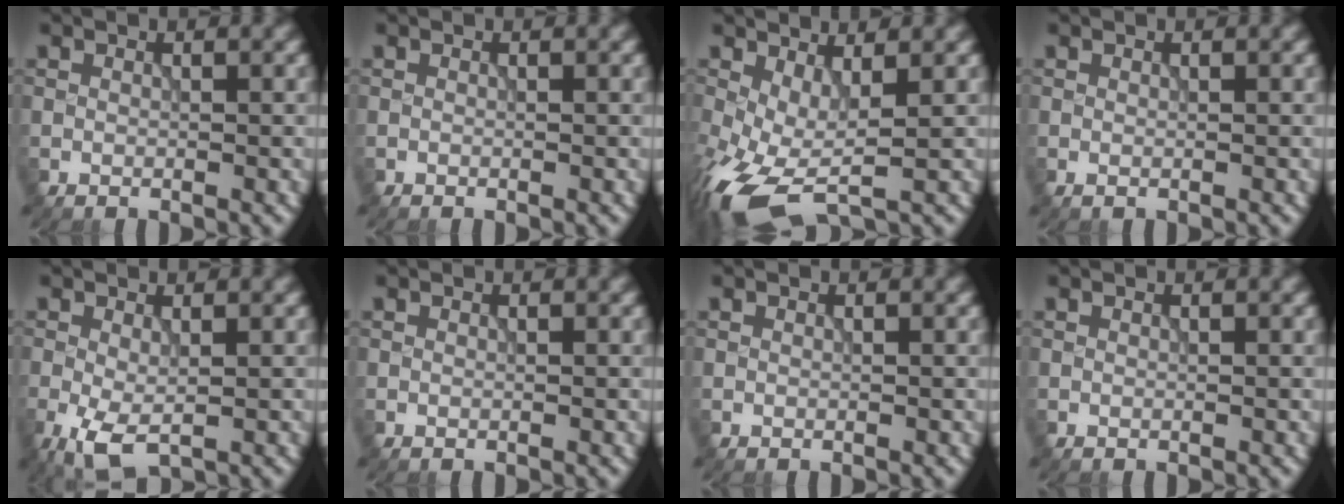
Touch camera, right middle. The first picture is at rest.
{"total": 0.0}
{"total": 7.5, "force": [-2.0, 3.4, 6.4], "torque": [-0.155, -0.017, -0.030]}
{"total": 0.0}
{"total": 3.8, "force": [-1.2, 1.7, 3.1], "torque": [-0.077, -0.009, -0.022]}
{"total": 0.0}
{"total": 0.0}
{"total": 0.0}